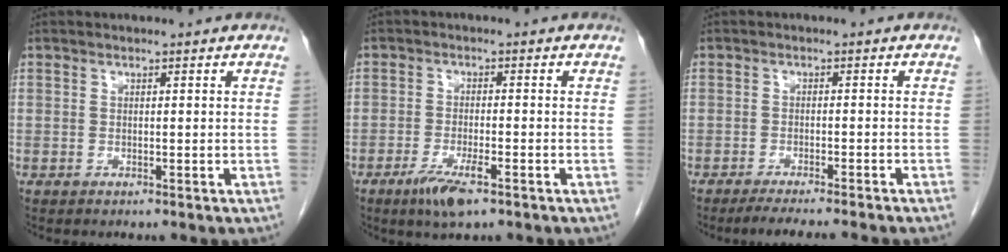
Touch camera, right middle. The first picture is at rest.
{"total": 5.3, "force": [-3.3, 0.9, 4.1], "torque": [-0.083, -0.009, -0.055]}
{"total": 7.2, "force": [-6.2, -0.6, 3.5], "torque": [-0.035, -0.015, -0.092]}